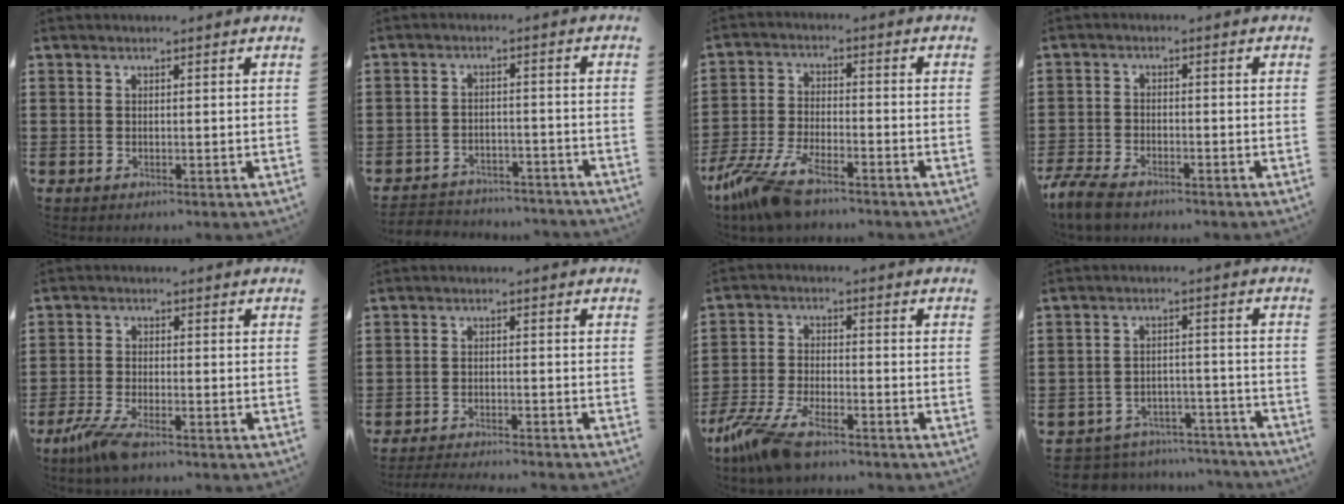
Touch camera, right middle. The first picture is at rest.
{"total": 3.5, "force": [-3.5, 0.5, 0.0], "torque": [-0.005, 0.004, -0.075]}
{"total": 8.6, "force": [-6.6, 2.2, 5.1], "torque": [-0.130, -0.005, -0.132]}
{"total": 4.4, "force": [-3.8, 1.1, 1.9], "torque": [-0.058, -0.004, -0.081]}
{"total": 4.8, "force": [-3.4, 0.8, 3.4], "torque": [-0.089, -0.017, -0.068]}
{"total": 2.7, "force": [-2.7, -0.2, 0.4], "torque": [-0.007, -0.001, -0.055]}
{"total": 8.1, "force": [-6.0, 2.1, 5.0], "torque": [-0.123, -0.007, -0.119]}
{"total": 5.5, "force": [-5.5, 0.8, 0.1], "torque": [-0.007, 0.013, -0.113]}